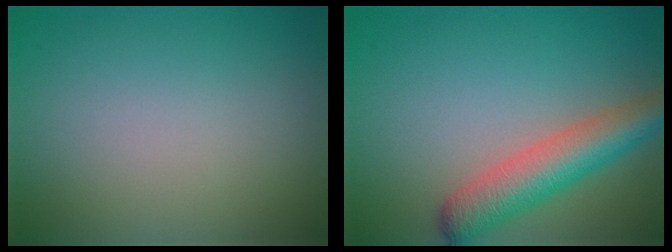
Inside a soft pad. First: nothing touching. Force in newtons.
{"total": 5.7, "press": 5.7, "slide": 0.2}